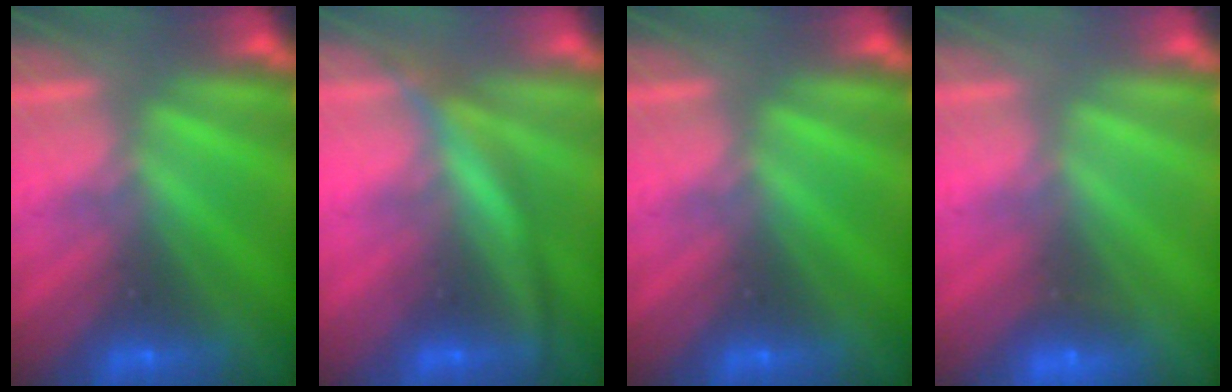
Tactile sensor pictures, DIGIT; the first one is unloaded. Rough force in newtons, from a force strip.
{"total": 3.3}
{"total": 0.0}
{"total": 1.9}